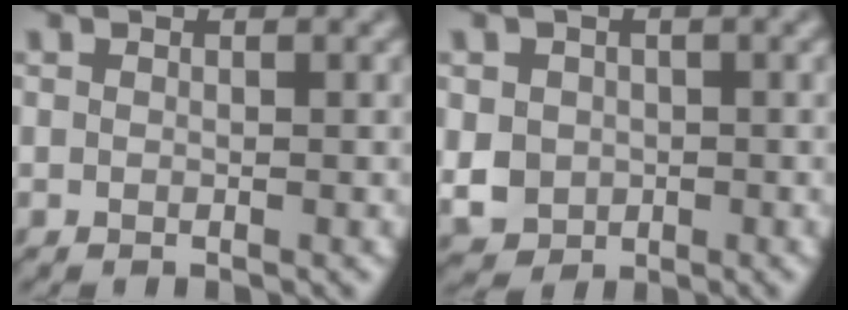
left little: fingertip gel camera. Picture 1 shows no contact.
{"total": 3.0, "force": [-0.1, 2.8, 1.1], "torque": [-0.024, -0.001, -0.006]}